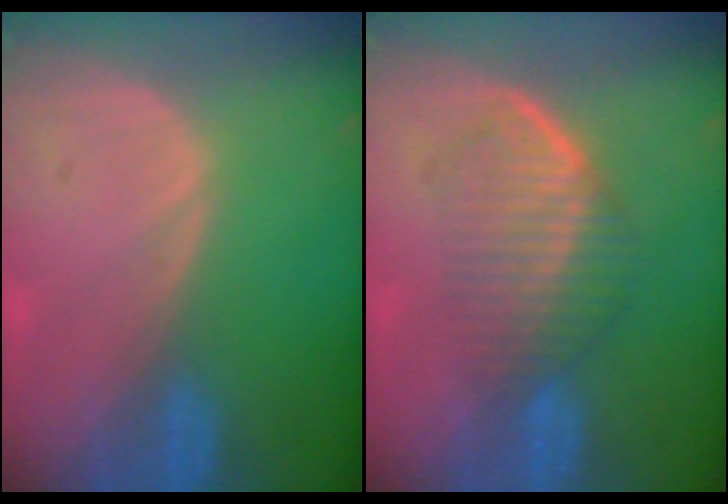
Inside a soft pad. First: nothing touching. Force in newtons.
{"total": 6.9, "press": 6.1, "slide": 3.3}